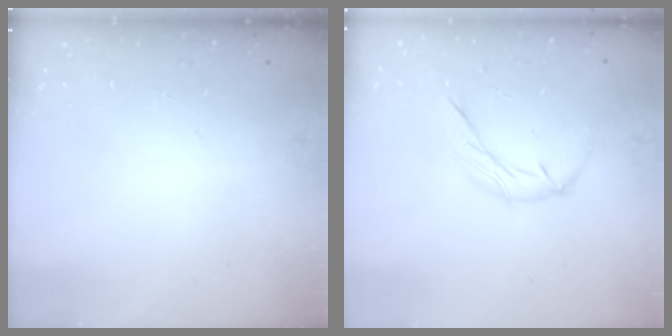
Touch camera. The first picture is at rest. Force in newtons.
{"total": 6.8, "press": 6.8, "slide": 0.7}